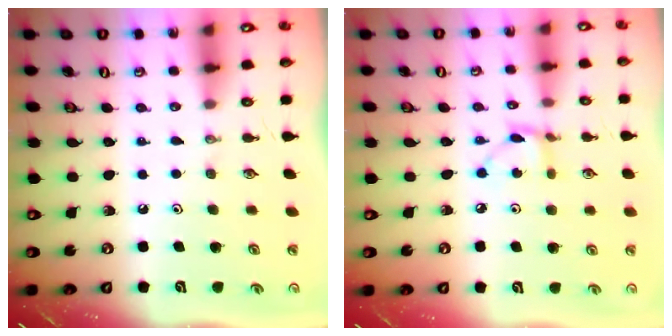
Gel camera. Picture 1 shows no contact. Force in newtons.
{"total": 3.9, "press": 3.9, "slide": 0.1}